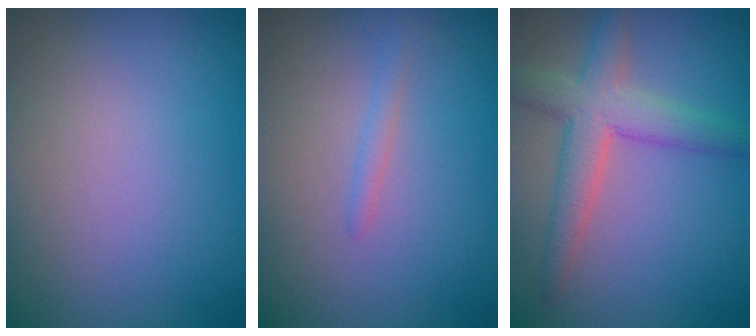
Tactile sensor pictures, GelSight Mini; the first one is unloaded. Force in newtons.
{"total": 1.0, "press": 1.0, "slide": 0.0}
{"total": 4.6, "press": 4.6, "slide": 0.2}